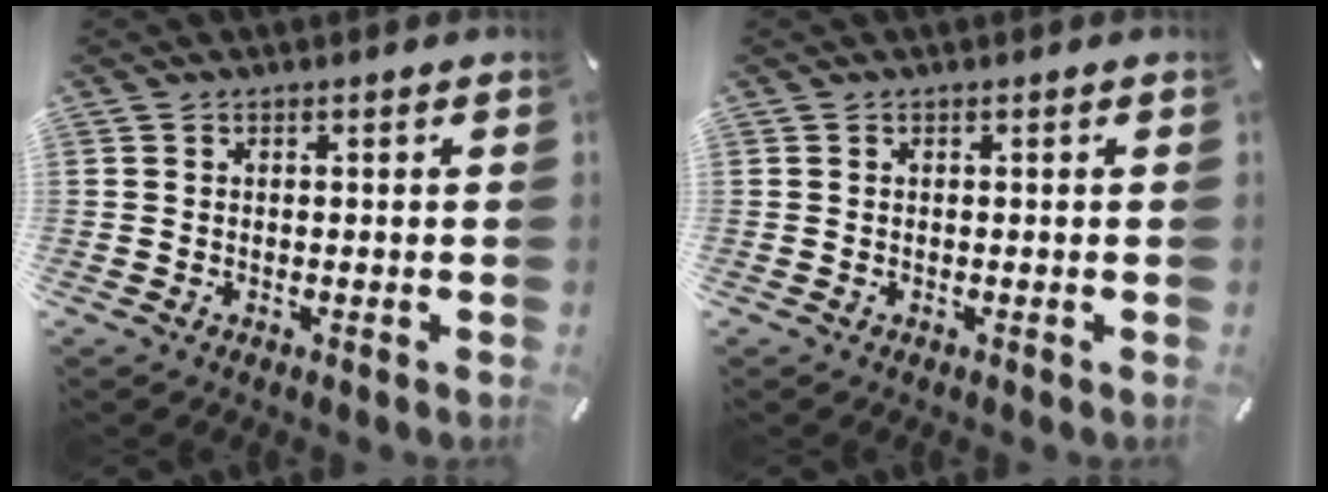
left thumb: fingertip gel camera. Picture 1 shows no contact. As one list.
[{"total": 0.0}]